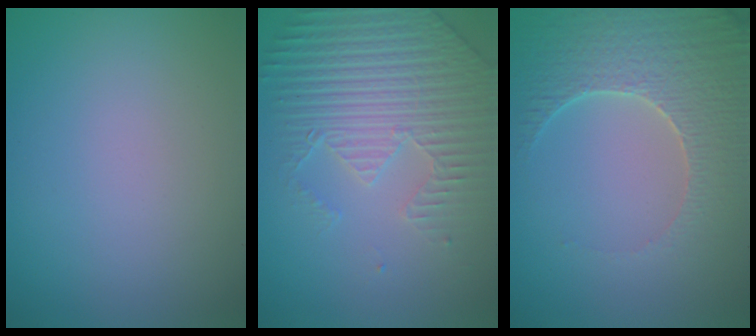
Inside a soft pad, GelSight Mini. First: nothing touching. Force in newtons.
{"total": 4.4, "press": 4.3, "slide": 1.1}
{"total": 4.9, "press": 4.7, "slide": 1.4}